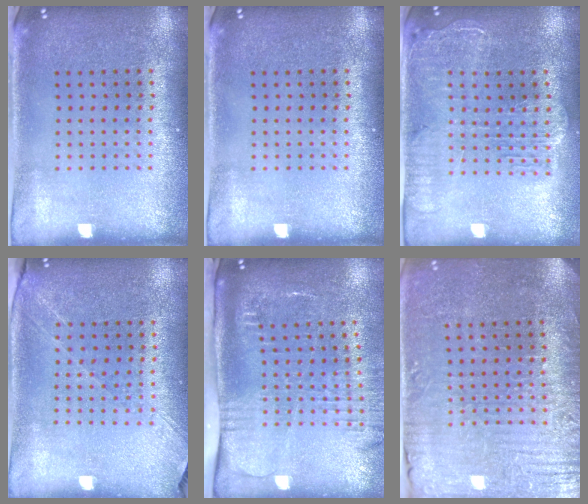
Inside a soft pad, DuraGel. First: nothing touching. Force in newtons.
{"total": 0.0}
{"total": 2.2, "press": 2.0, "slide": 1.0}
{"total": 1.3, "press": 1.2, "slide": 0.5}
{"total": 2.7, "press": 2.0, "slide": 1.8}
{"total": 3.8, "press": 3.6, "slide": 1.2}